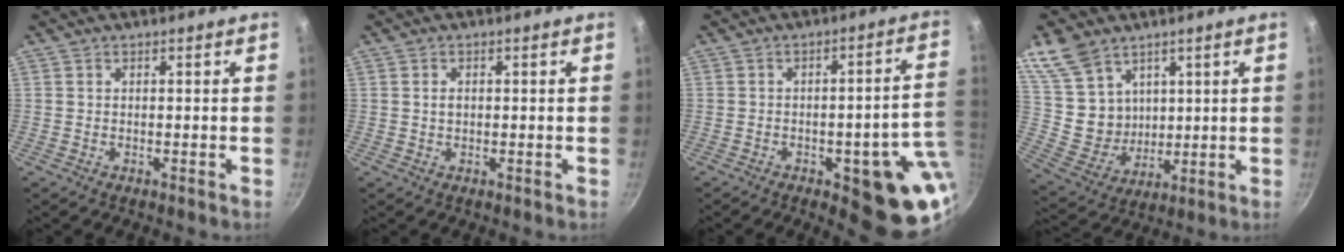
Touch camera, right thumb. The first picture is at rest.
{"total": 1.4, "force": [0.1, 1.0, 1.0], "torque": [-0.015, 0.005, 0.002]}
{"total": 15.5, "force": [-3.3, 5.3, 14.2], "torque": [-0.125, 0.016, -0.040]}
{"total": 13.2, "force": [7.3, 9.6, 5.5], "torque": [-0.079, -0.034, 0.159]}